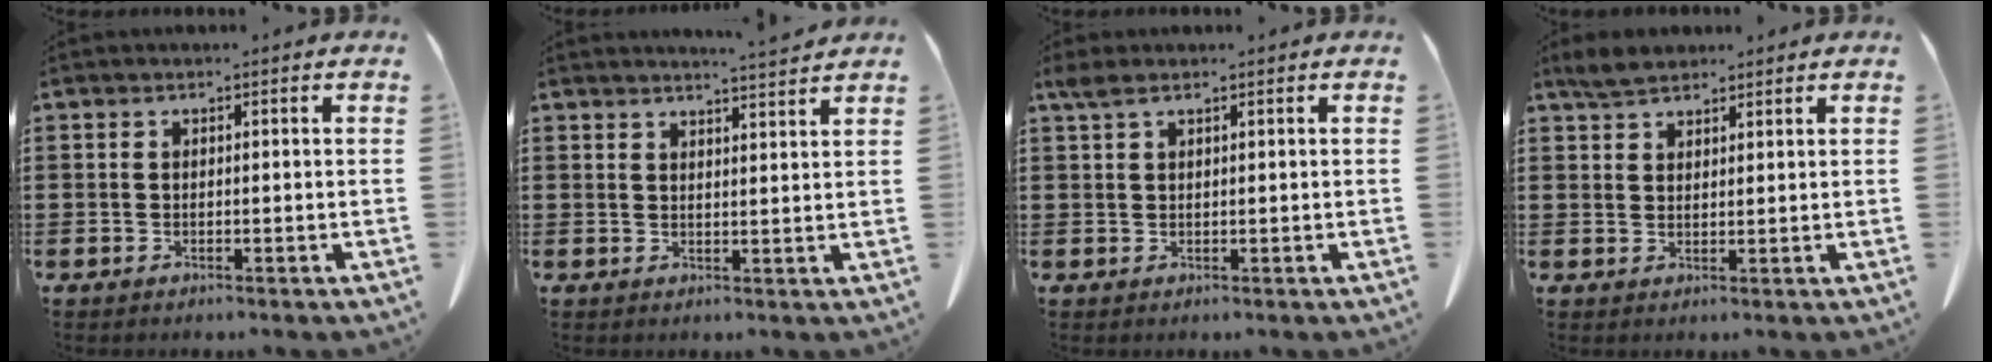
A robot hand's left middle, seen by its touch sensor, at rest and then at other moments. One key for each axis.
{"total": 3.4, "fx": 3.3, "fy": -0.5, "fz": 0.5, "tx": -0.018, "ty": -0.012, "tz": 0.062}
{"total": 1.7, "fx": 1.0, "fy": 0.5, "fz": 1.2, "tx": -0.028, "ty": 0.001, "tz": 0.019}
{"total": 3.3, "fx": 2.9, "fy": 1.1, "fz": 1.3, "tx": -0.033, "ty": 0.001, "tz": 0.056}